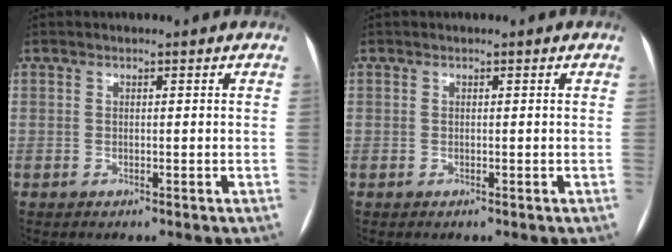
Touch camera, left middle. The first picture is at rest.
{"total": 0.0}